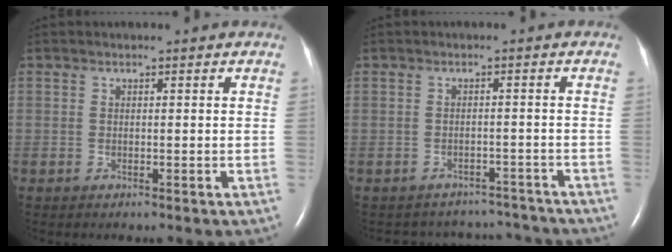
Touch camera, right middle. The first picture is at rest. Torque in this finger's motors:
{"motor_torque": [-0.18, -0.24, 0.01, 0.00]}